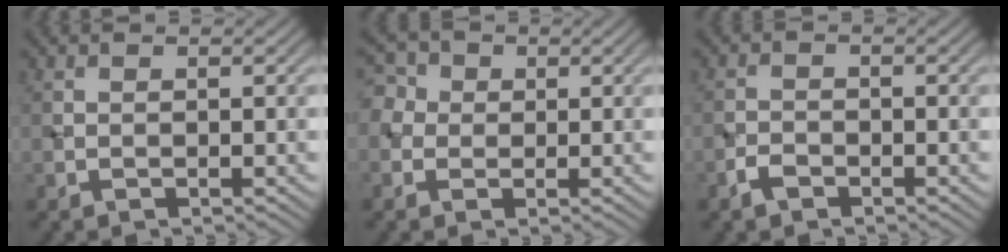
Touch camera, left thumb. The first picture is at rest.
{"total": 4.2, "force": [0.5, 3.7, 1.8], "torque": [-0.057, 0.016, -0.005]}
{"total": 2.0, "force": [-1.4, 1.1, 0.9], "torque": [-0.017, 0.001, -0.033]}